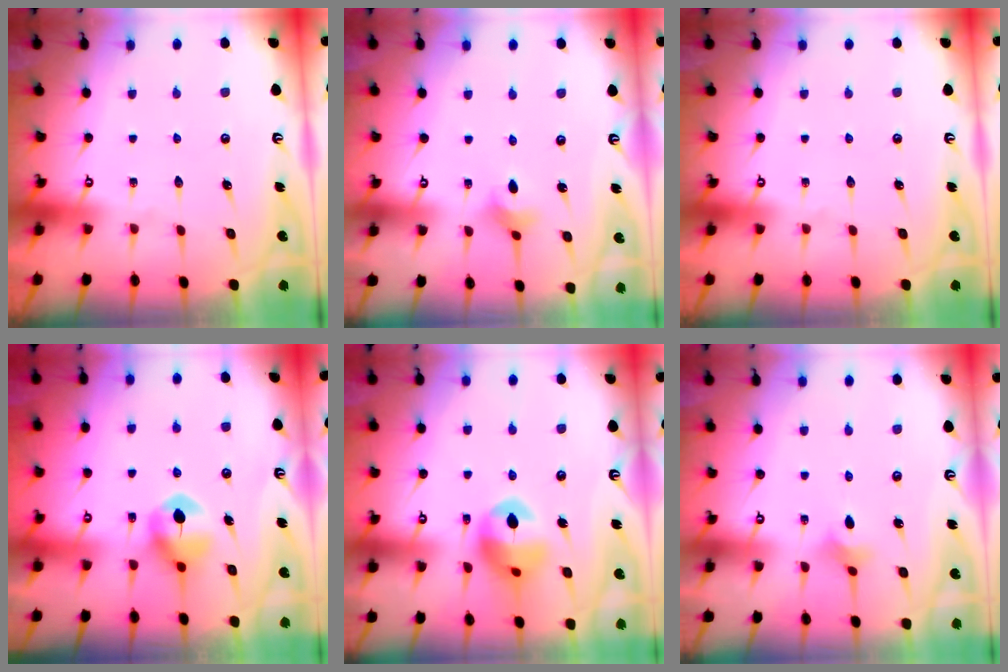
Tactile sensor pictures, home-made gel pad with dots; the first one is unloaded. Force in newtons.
{"total": 3.0, "press": 3.0, "slide": 0.6}
{"total": 0.0}
{"total": 8.2, "press": 8.2, "slide": 0.2}
{"total": 13.4, "press": 13.3, "slide": 1.5}
{"total": 2.7, "press": 2.6, "slide": 0.7}